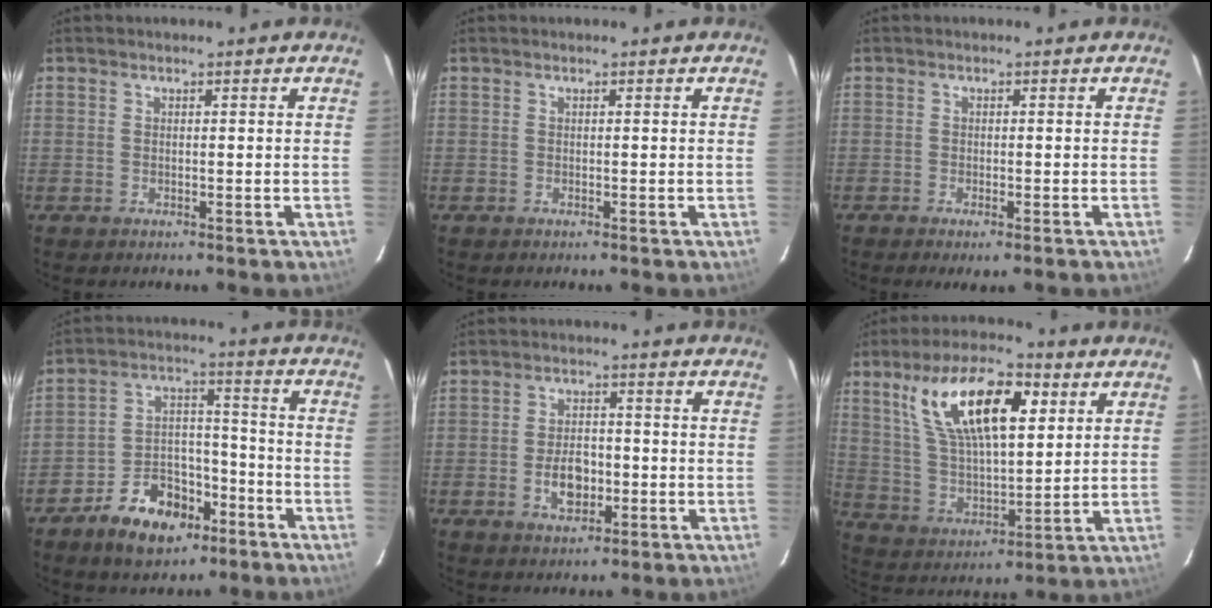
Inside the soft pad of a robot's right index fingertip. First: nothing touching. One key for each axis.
{"total": 0.0}
{"total": 2.5, "fx": -1.6, "fy": 0.4, "fz": 1.8, "tx": -0.038, "ty": -0.008, "tz": -0.025}
{"total": 12.5, "fx": -7.9, "fy": 7.5, "fz": 6.1, "tx": -0.122, "ty": 0.029, "tz": -0.121}
{"total": 6.3, "fx": -1.9, "fy": 3.9, "fz": 4.6, "tx": -0.088, "ty": 0.005, "tz": -0.025}
{"total": 18.4, "fx": 7.8, "fy": 7.4, "fz": 15.0, "tx": -0.272, "ty": 0.025, "tz": 0.148}